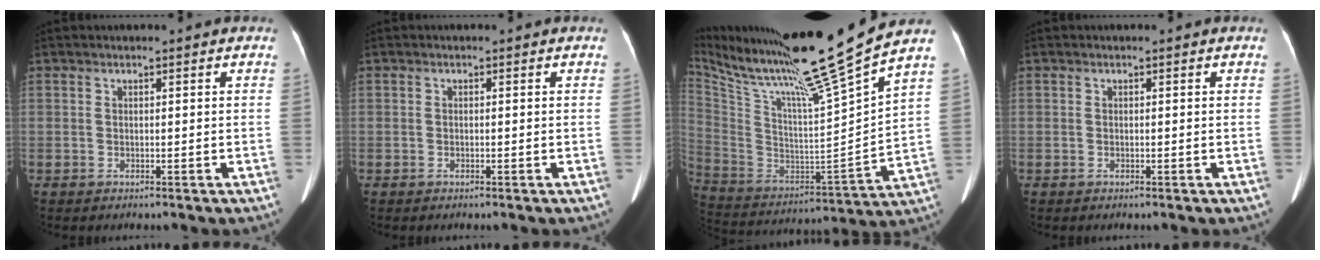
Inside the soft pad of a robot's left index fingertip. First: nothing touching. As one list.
[{"total": 0.0}, {"total": 25.9, "force": [20.5, -1.9, 15.8], "torque": [-0.291, -0.051, 0.346]}, {"total": 0.0}]